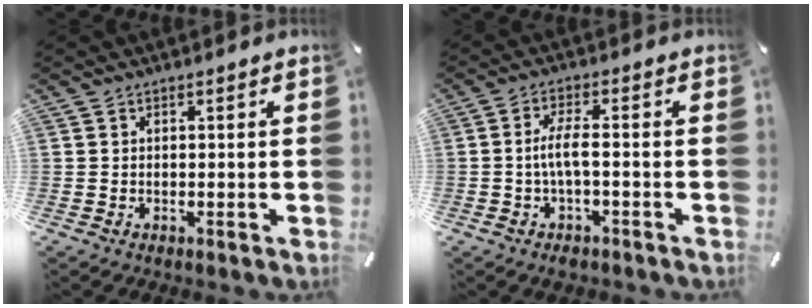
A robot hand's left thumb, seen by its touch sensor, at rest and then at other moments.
{"total": 6.3, "force": [-1.2, 1.6, 5.9], "torque": [-0.123, -0.002, -0.027]}